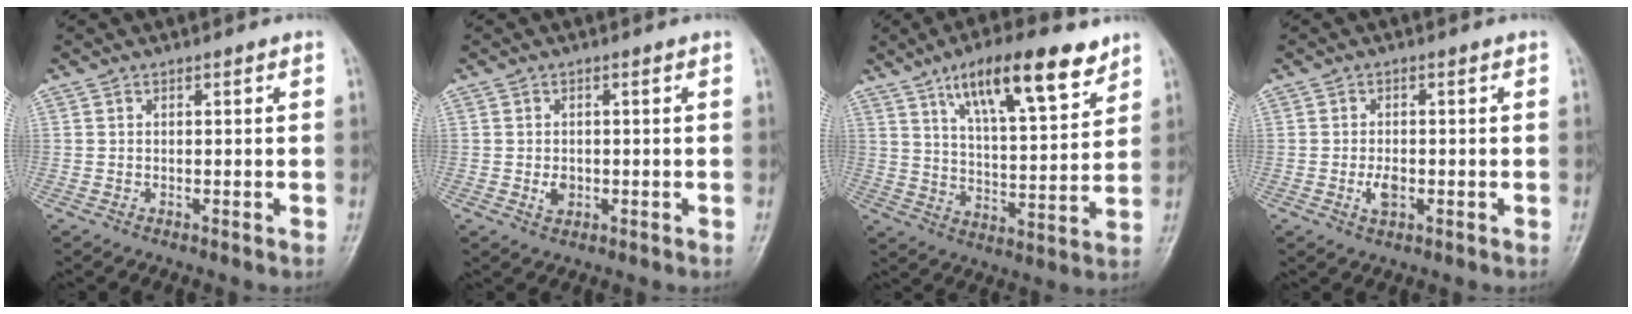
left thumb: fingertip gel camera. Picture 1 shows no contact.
{"total": 2.2, "force": [-0.4, 1.7, 1.4], "torque": [-0.017, 0.000, -0.002]}
{"total": 16.6, "force": [10.2, 5.1, 12.1], "torque": [-0.169, -0.043, 0.169]}
{"total": 3.0, "force": [-0.7, 1.7, 2.4], "torque": [-0.041, -0.001, -0.013]}